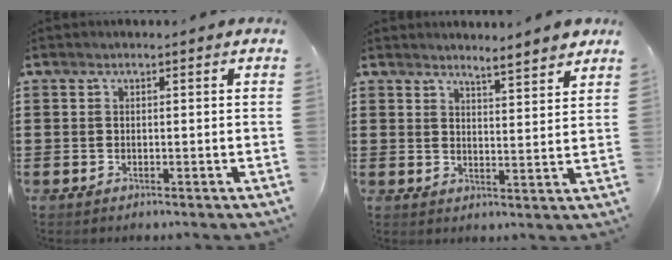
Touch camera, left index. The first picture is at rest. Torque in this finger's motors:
{"motor_torque": [2.14, 0.00, 0.07, 0.03]}